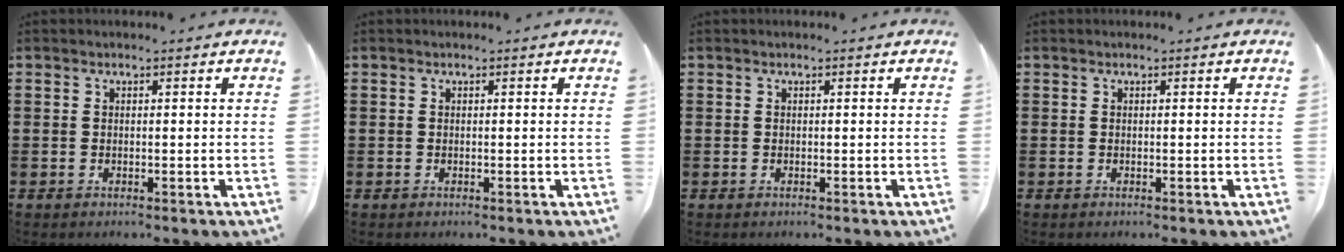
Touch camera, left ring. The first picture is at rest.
{"total": 0.0}
{"total": 0.0}
{"total": 0.0}